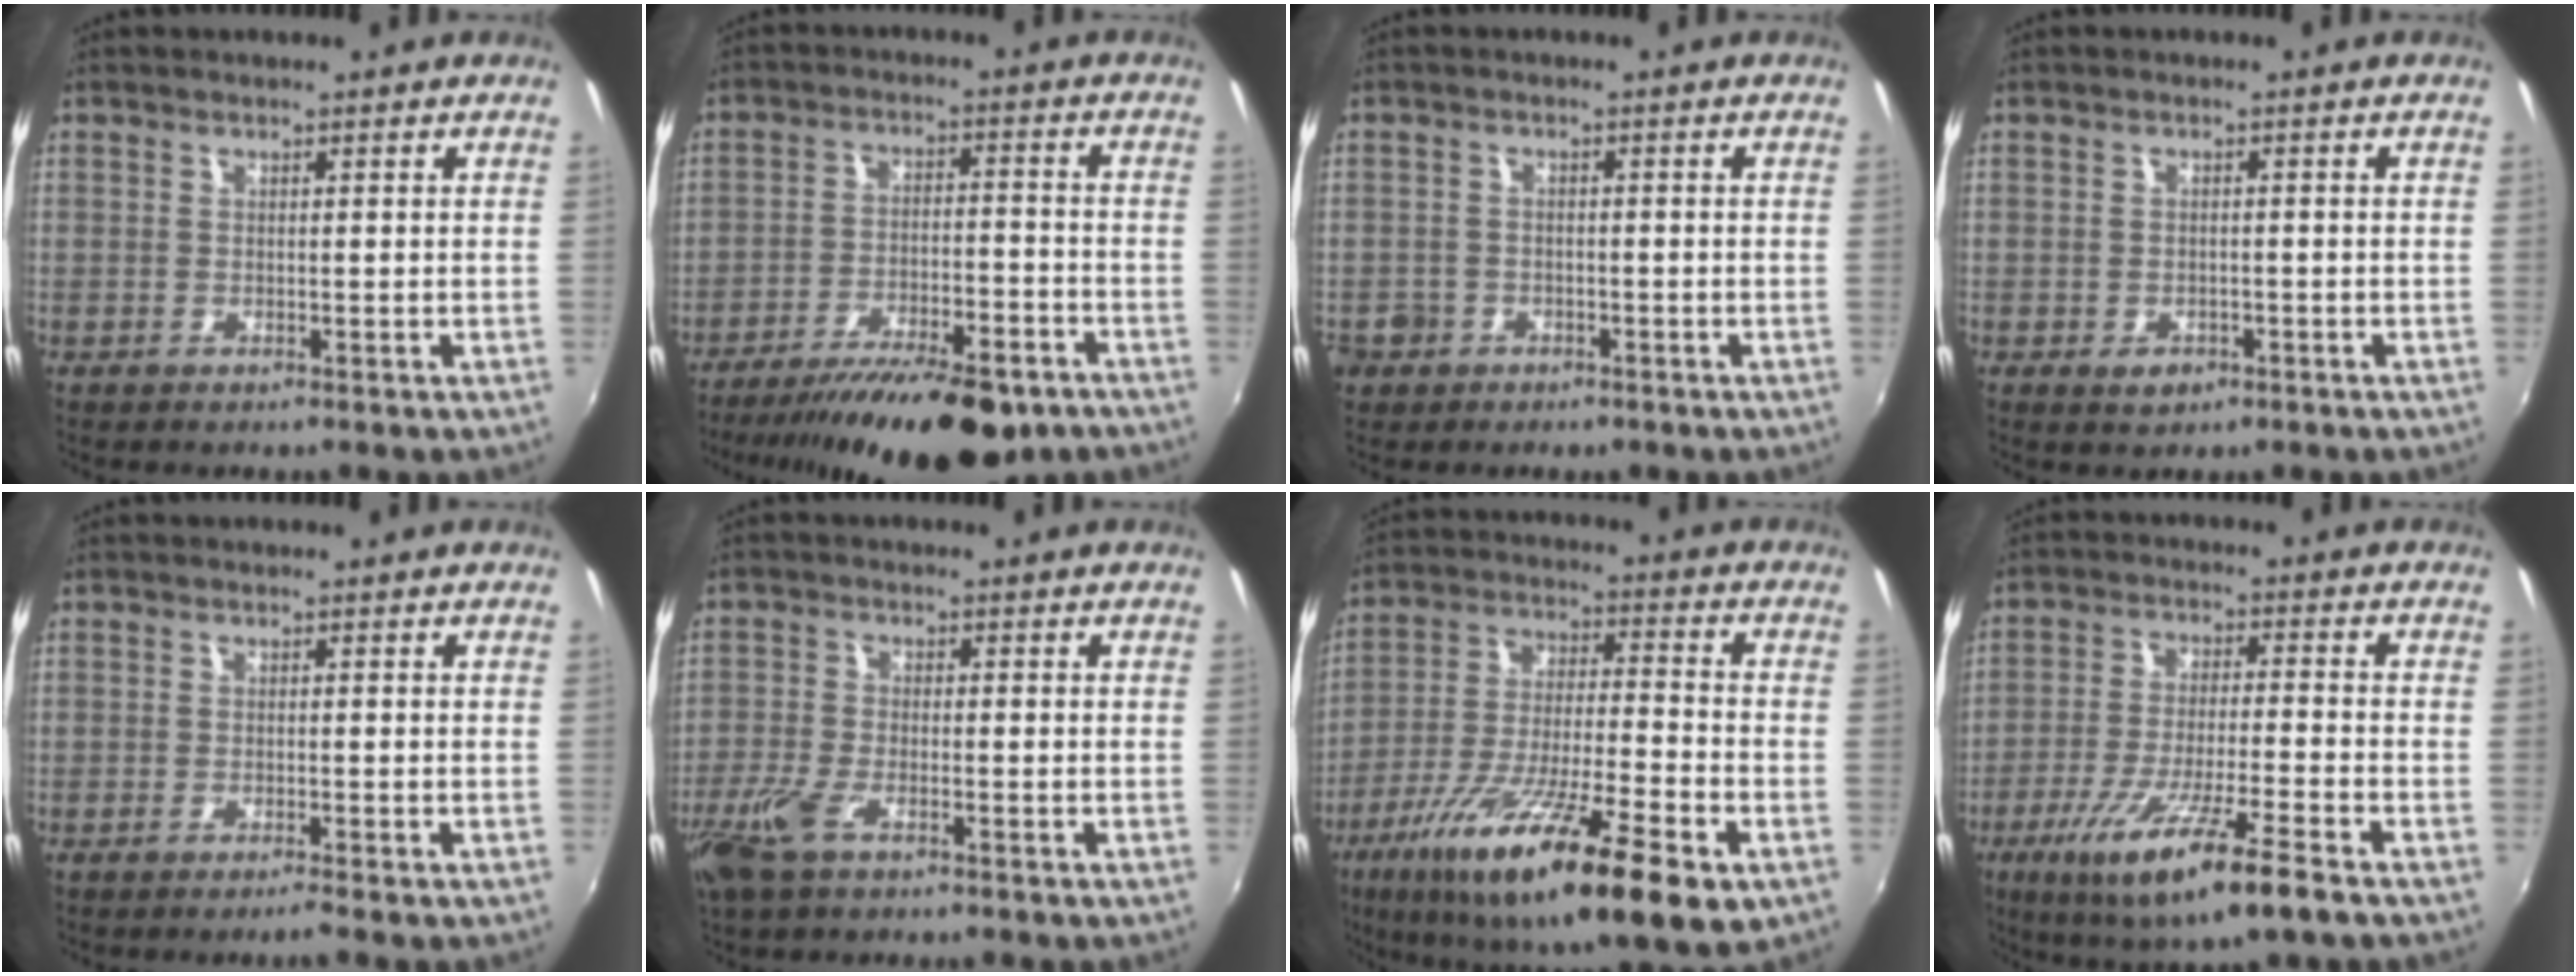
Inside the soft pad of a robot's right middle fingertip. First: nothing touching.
{"total": 19.5, "force": [-14.7, 5.7, 11.5], "torque": [-0.203, -0.033, -0.214]}
{"total": 4.3, "force": [-2.0, 3.6, 1.1], "torque": [-0.037, -0.001, -0.032]}
{"total": 2.7, "force": [-1.4, 1.8, 1.4], "torque": [-0.026, -0.003, -0.017]}
{"total": 1.3, "force": [-1.1, -0.3, 0.6], "torque": [-0.013, -0.004, -0.020]}
{"total": 6.8, "force": [-4.1, 2.5, 4.8], "torque": [-0.121, -0.013, -0.083]}
{"total": 22.7, "force": [-11.8, 4.1, 19.0], "torque": [-0.333, -0.054, -0.203]}
{"total": 14.2, "force": [-8.1, 1.1, 11.6], "torque": [-0.227, -0.038, -0.144]}